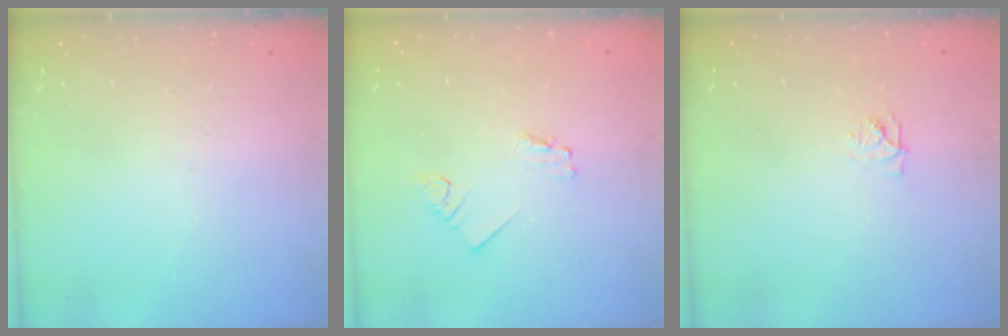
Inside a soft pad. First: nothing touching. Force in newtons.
{"total": 1.7, "press": 1.7, "slide": 0.3}
{"total": 4.4, "press": 4.3, "slide": 0.5}